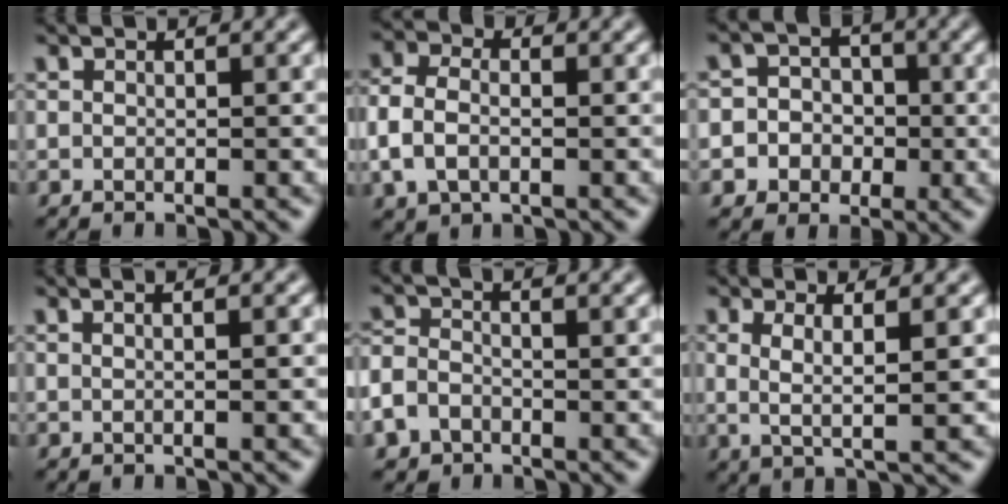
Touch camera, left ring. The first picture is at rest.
{"total": 4.1, "force": [-0.6, 2.9, 2.9], "torque": [-0.074, 0.002, -0.017]}
{"total": 5.5, "force": [-1.1, 5.2, 1.1], "torque": [0.007, 0.020, -0.048]}
{"total": 2.1, "force": [0.8, 0.9, 1.6], "torque": [-0.008, 0.003, -0.012]}
{"total": 2.8, "force": [-1.3, 2.0, 1.5], "torque": [-0.038, -0.004, -0.033]}
{"total": 3.0, "force": [0.7, 0.6, 2.9], "torque": [-0.058, -0.003, 0.011]}